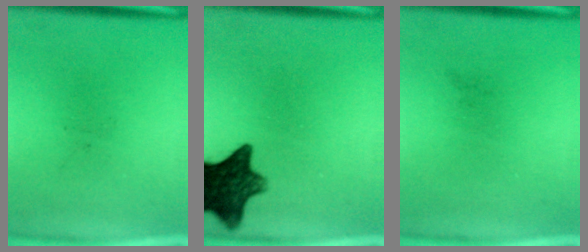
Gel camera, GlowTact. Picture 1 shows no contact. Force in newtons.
{"total": 11.6}
{"total": 0.0}